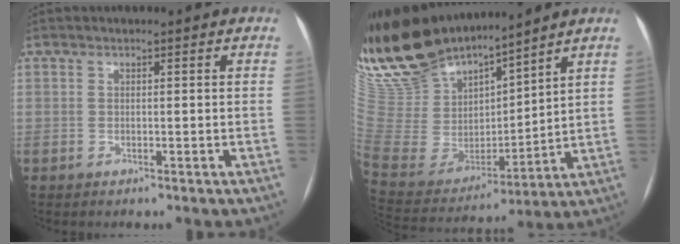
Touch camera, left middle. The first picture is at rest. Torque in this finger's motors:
{"motor_torque": [0.40, -0.31, 1.05, 0.21]}